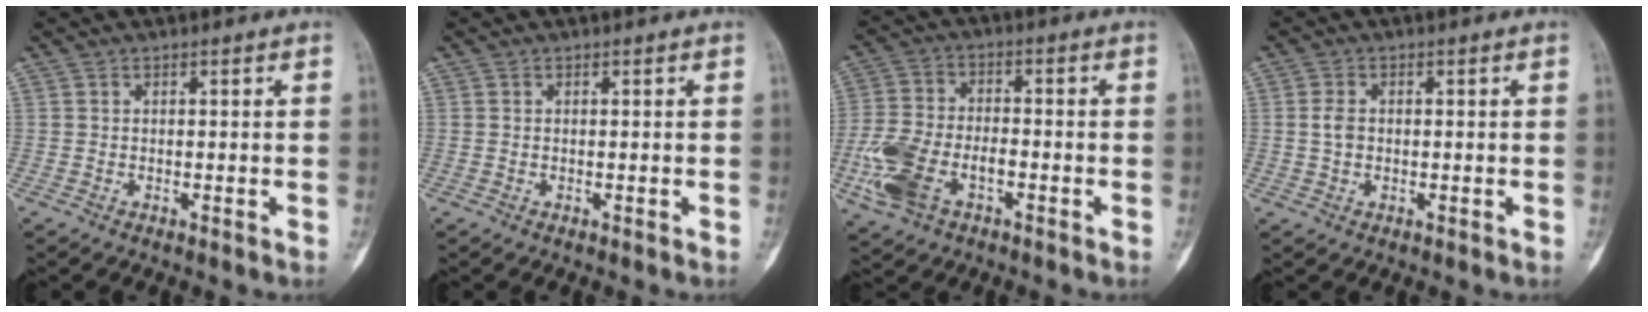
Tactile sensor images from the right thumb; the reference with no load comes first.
{"total": 0.0}
{"total": 12.2, "force": [-4.5, 7.2, 8.8], "torque": [-0.193, 0.022, -0.086]}
{"total": 2.8, "force": [0.2, 2.0, 1.9], "torque": [-0.032, 0.004, 0.001]}